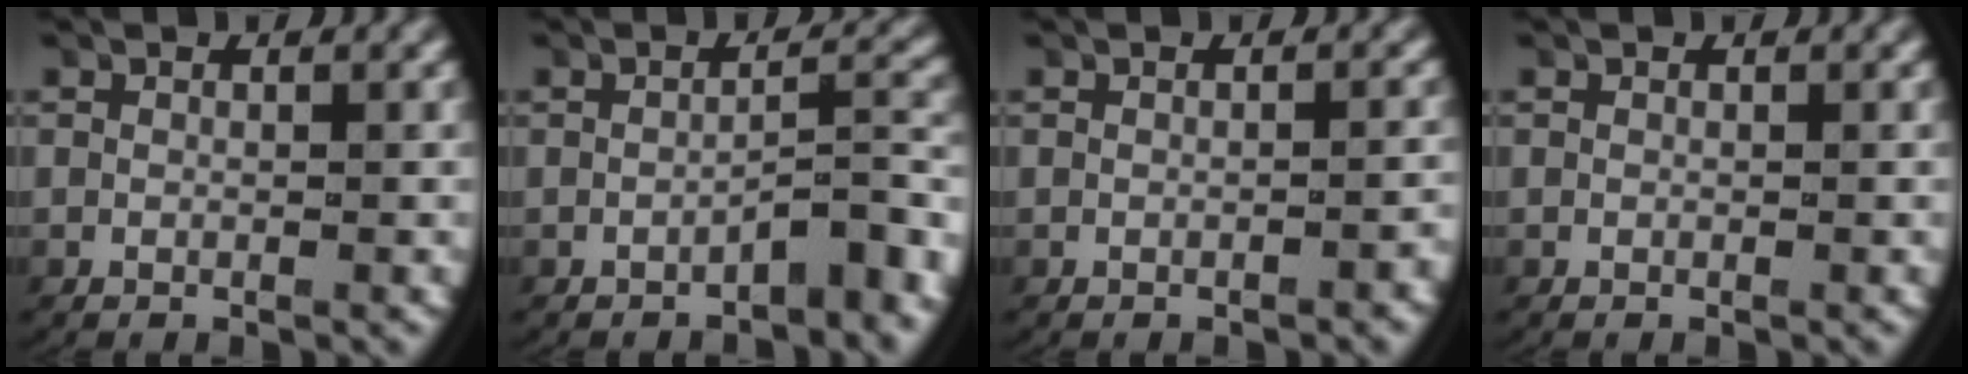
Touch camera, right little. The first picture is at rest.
{"total": 3.3, "force": [-2.4, 0.7, 2.2], "torque": [-0.018, 0.006, -0.034]}
{"total": 1.0, "force": [-0.9, 0.1, 0.4], "torque": [-0.006, 0.001, -0.013]}
{"total": 0.0}